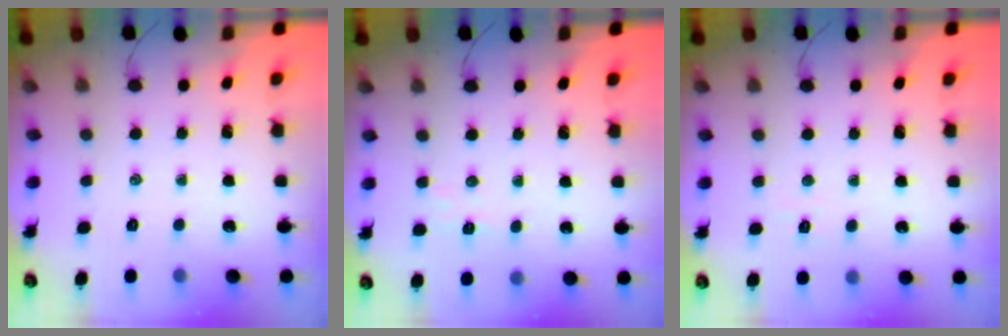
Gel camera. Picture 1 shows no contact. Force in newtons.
{"total": 3.3, "press": 3.2, "slide": 0.6}
{"total": 2.5, "press": 2.4, "slide": 0.7}